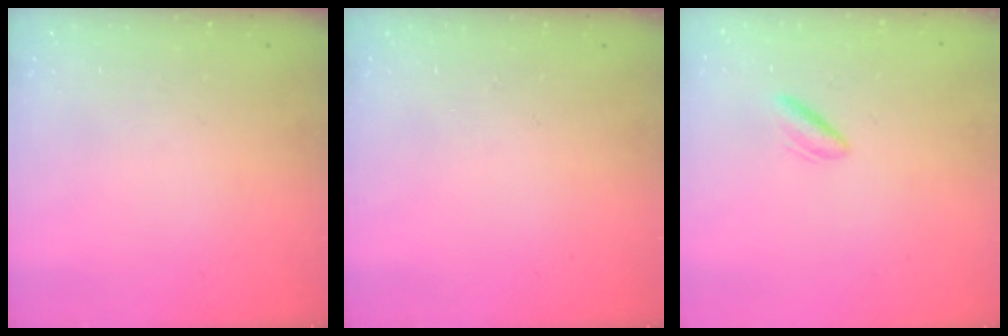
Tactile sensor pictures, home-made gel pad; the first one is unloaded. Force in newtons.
{"total": 0.0}
{"total": 2.8, "press": 2.5, "slide": 1.3}